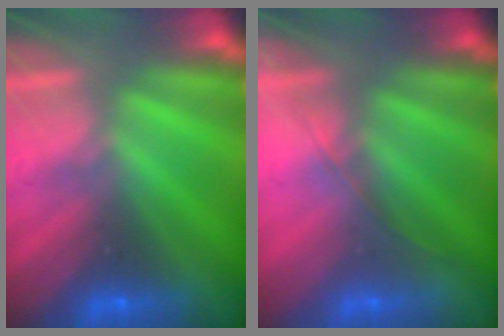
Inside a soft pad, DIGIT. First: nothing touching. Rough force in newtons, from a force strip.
{"total": 1.5}